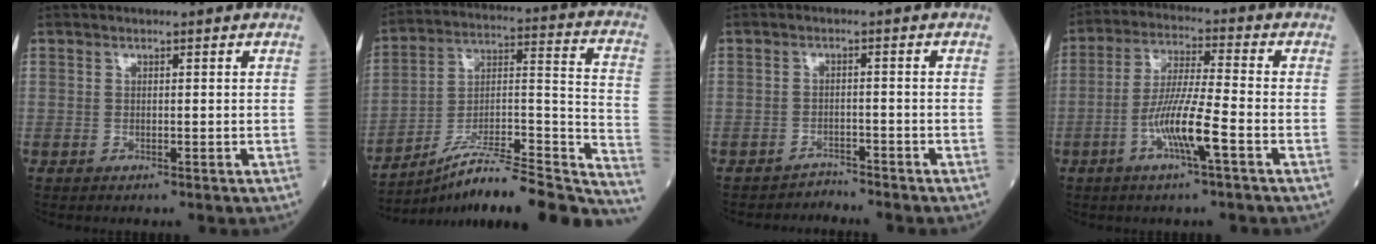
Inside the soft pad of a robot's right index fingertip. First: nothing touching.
{"total": 24.7, "force": [-20.5, 2.8, 13.6], "torque": [-0.136, 0.025, -0.314]}
{"total": 2.5, "force": [-2.1, -0.2, -1.2], "torque": [0.026, -0.008, -0.033]}
{"total": 8.9, "force": [-3.5, 0.1, 8.2], "torque": [-0.162, -0.003, -0.068]}